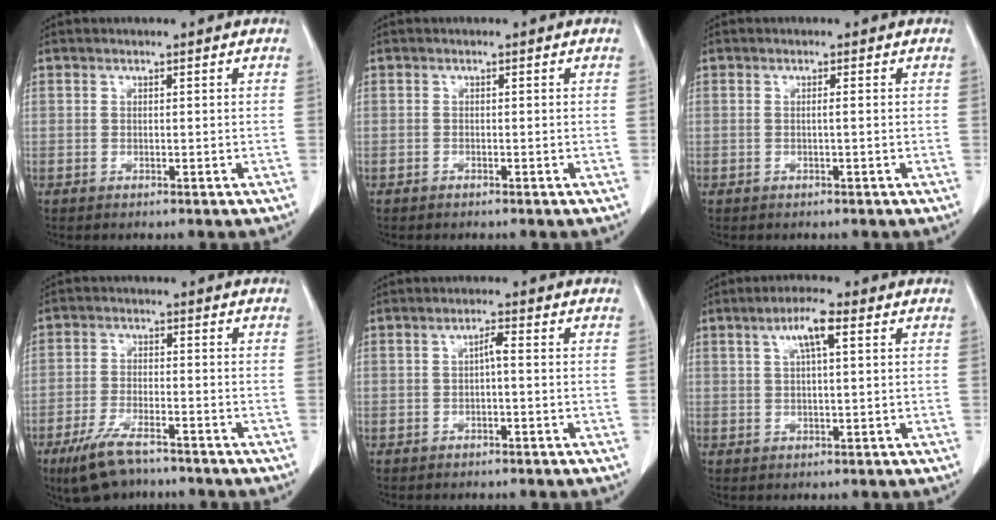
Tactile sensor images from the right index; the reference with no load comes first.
{"total": 0.0}
{"total": 0.6, "force": [0.0, -0.2, 0.5], "torque": [-0.005, 0.003, 0.001]}
{"total": 8.2, "force": [-6.1, 2.4, 4.8], "torque": [-0.097, -0.015, -0.107]}
{"total": 1.7, "force": [-0.2, 0.2, 1.7], "torque": [-0.029, 0.004, -0.003]}
{"total": 5.0, "force": [2.0, 0.6, 4.5], "torque": [-0.084, 0.011, 0.036]}